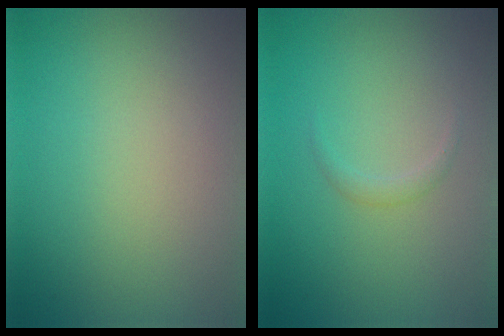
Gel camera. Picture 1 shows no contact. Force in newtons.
{"total": 0.8, "press": 0.8, "slide": 0.1}